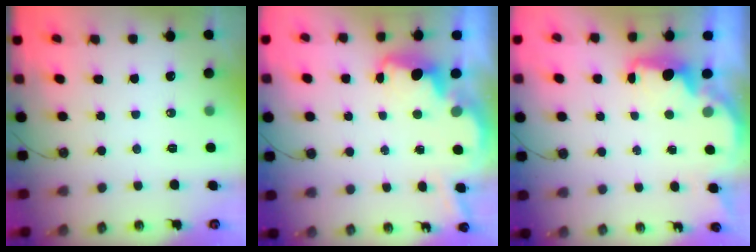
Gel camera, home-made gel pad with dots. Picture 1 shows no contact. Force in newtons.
{"total": 3.7, "press": 3.6, "slide": 0.7}
{"total": 2.1, "press": 2.0, "slide": 0.5}